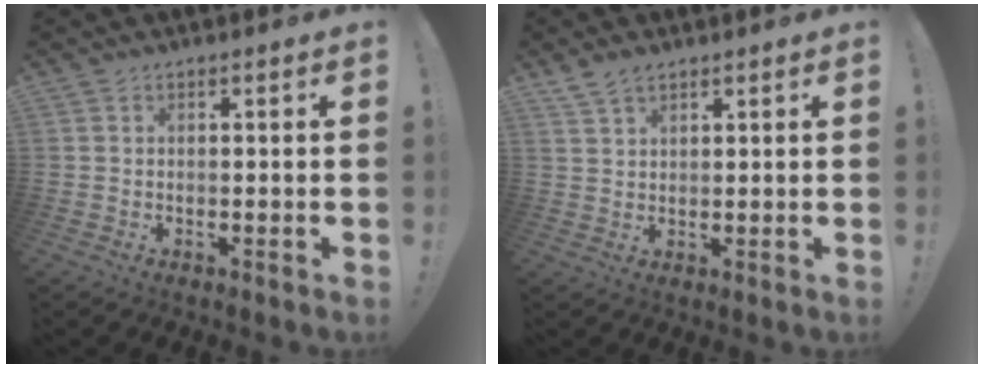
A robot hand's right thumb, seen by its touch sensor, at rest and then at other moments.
{"total": 4.1, "force": [3.2, 1.9, 1.8], "torque": [-0.031, -0.016, 0.060]}